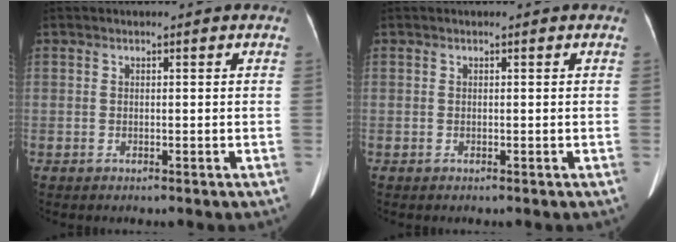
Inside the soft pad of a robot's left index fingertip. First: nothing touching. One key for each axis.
{"total": 0.0}